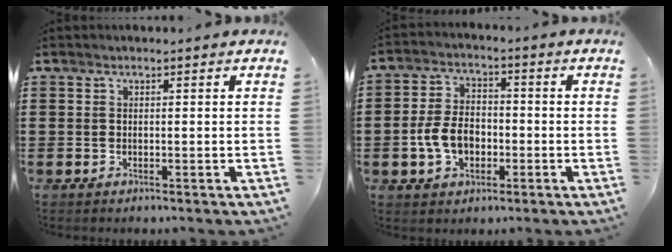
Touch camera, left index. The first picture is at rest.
{"total": 7.0, "force": [-1.8, 4.7, 4.8], "torque": [-0.114, 0.004, -0.040]}